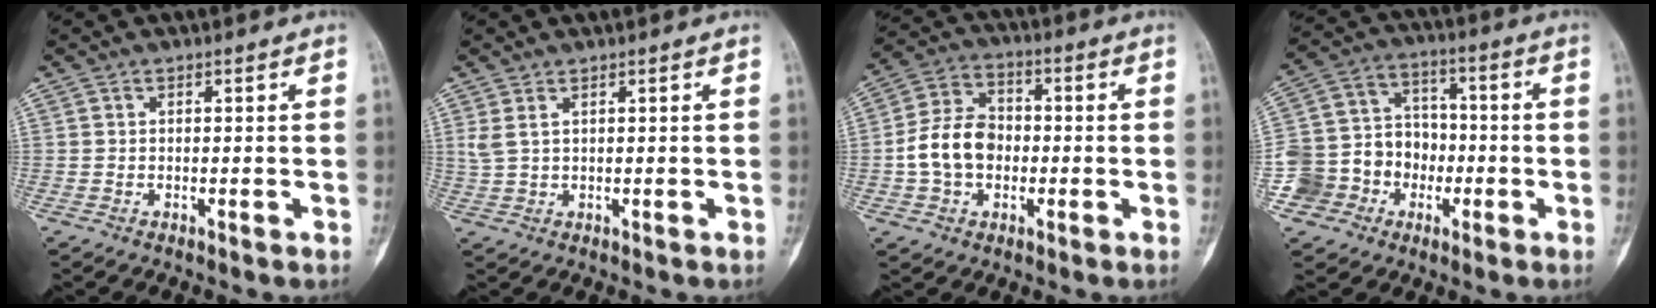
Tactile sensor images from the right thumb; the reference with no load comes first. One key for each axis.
{"total": 2.5, "fx": 1.2, "fy": 0.9, "fz": 2.0, "tx": -0.049, "ty": 0.006, "tz": 0.036}
{"total": 10.5, "fx": -1.4, "fy": 8.0, "fz": 6.7, "tx": -0.103, "ty": 0.027, "tz": -0.034}
{"total": 14.0, "fx": -4.5, "fy": 12.6, "fz": 4.3, "tx": -0.046, "ty": 0.062, "tz": -0.071}